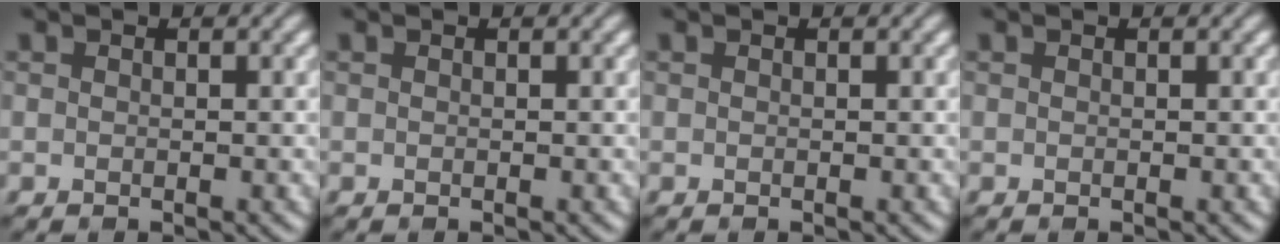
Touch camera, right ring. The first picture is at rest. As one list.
[{"total": 0.0}, {"total": 0.0}, {"total": 0.0}]